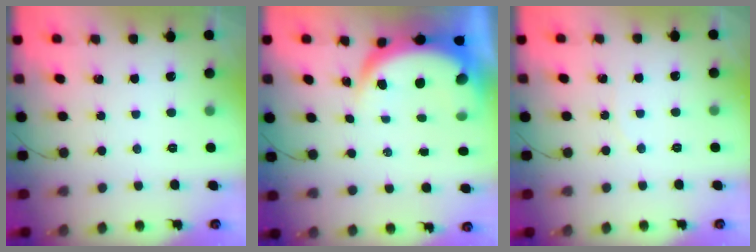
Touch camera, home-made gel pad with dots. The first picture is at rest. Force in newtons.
{"total": 8.8, "press": 8.7, "slide": 1.2}
{"total": 3.6, "press": 2.9, "slide": 2.2}